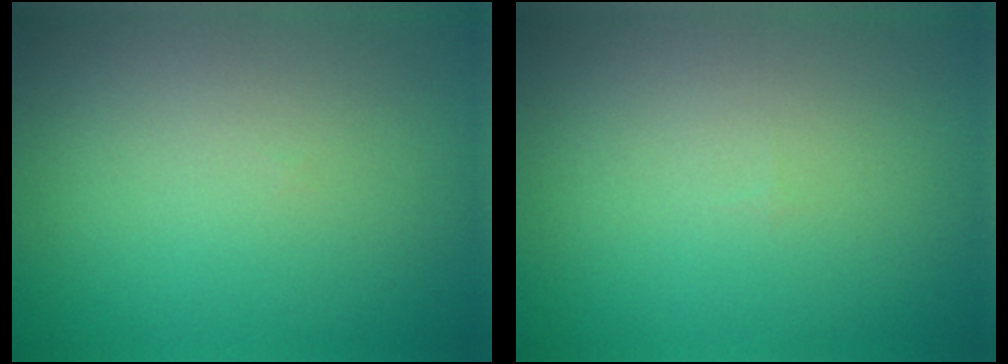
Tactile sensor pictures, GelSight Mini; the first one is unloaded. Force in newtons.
{"total": 0.0}